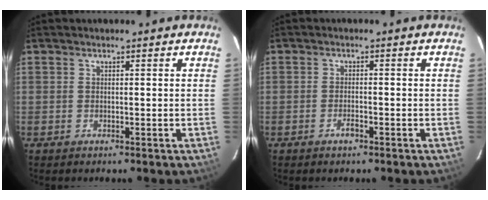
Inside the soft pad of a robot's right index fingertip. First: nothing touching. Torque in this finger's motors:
{"motor_torque": [0.34, 0.13, 0.12, 0.02]}